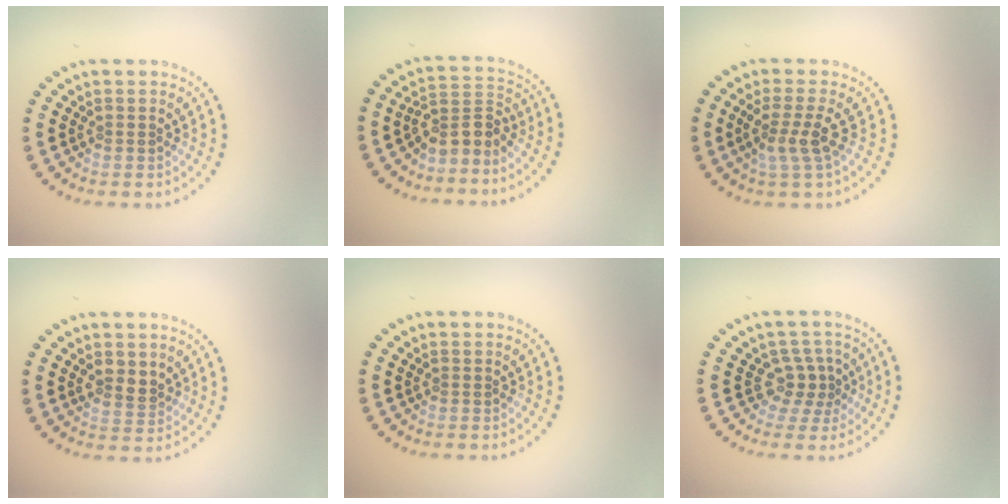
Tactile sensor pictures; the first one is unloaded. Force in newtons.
{"total": 2.9, "press": 2.2, "slide": 1.9}
{"total": 2.7, "press": 2.1, "slide": 1.7}
{"total": 2.0, "press": 1.9, "slide": 0.7}
{"total": 0.0}
{"total": 2.6, "press": 1.8, "slide": 1.8}